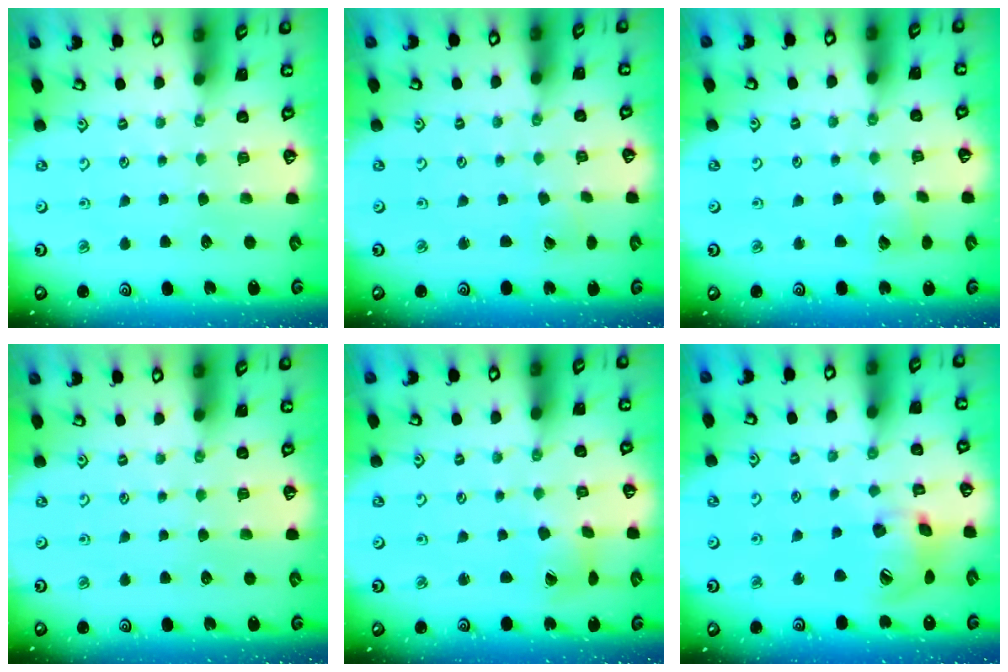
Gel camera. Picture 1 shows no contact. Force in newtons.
{"total": 1.5, "press": 1.5, "slide": 0.2}
{"total": 5.2, "press": 5.1, "slide": 0.8}
{"total": 0.0}
{"total": 3.0, "press": 2.9, "slide": 0.5}
{"total": 16.2, "press": 16.0, "slide": 2.4}